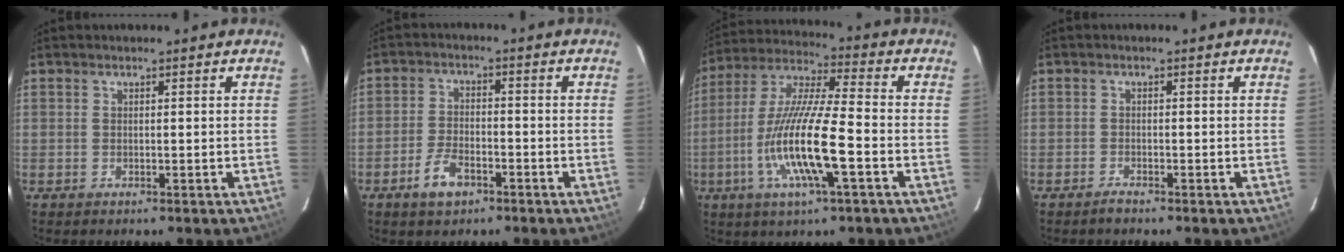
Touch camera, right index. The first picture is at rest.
{"total": 6.1, "force": [-3.6, 3.1, 3.8], "torque": [-0.086, 0.003, -0.063]}
{"total": 15.9, "force": [-5.1, 1.7, 15.0], "torque": [-0.302, -0.009, -0.102]}
{"total": 1.2, "force": [-1.1, 0.1, 0.4], "torque": [-0.007, -0.001, -0.022]}